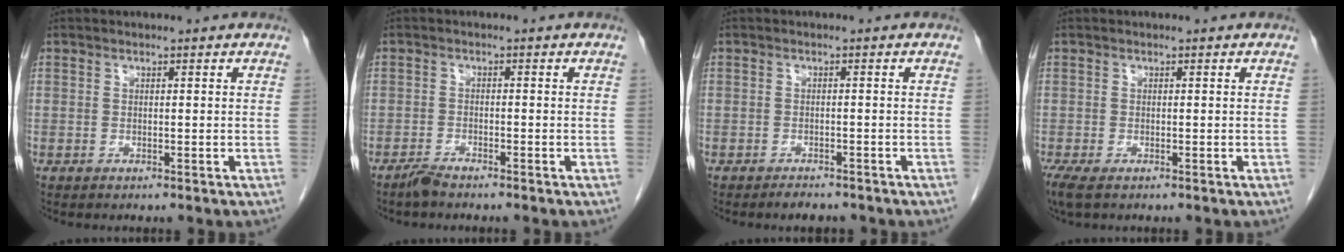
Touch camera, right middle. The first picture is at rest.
{"total": 2.0, "force": [-1.9, 0.2, 0.8], "torque": [-0.022, -0.003, -0.037]}
{"total": 2.5, "force": [-2.3, 0.7, 0.9], "torque": [-0.017, -0.004, -0.028]}
{"total": 3.5, "force": [-2.4, 1.3, 2.3], "torque": [-0.050, -0.014, -0.038]}